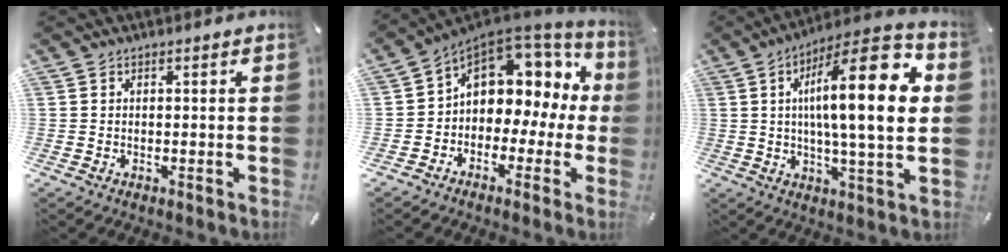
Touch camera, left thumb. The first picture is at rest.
{"total": 9.0, "force": [3.2, 7.2, 4.5], "torque": [-0.074, -0.029, 0.057]}
{"total": 21.7, "force": [4.4, 5.0, 20.6], "torque": [-0.339, -0.017, 0.054]}